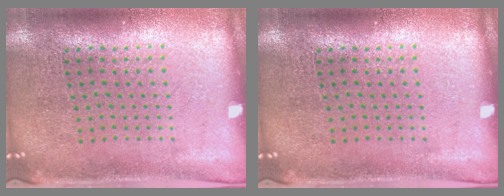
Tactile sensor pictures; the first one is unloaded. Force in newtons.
{"total": 0.0}